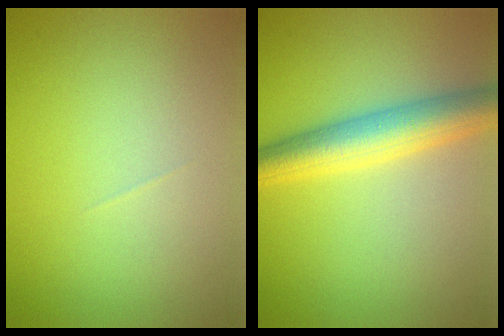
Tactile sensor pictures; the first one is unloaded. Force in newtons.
{"total": 5.7, "press": 5.7, "slide": 0.1}